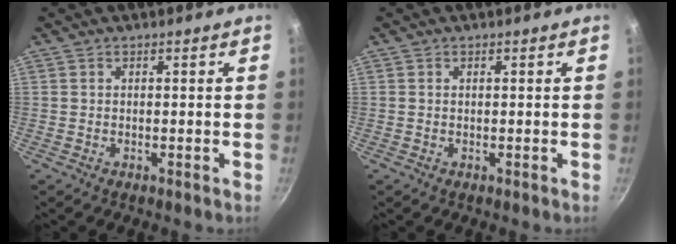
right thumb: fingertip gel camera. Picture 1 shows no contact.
{"total": 0.0}